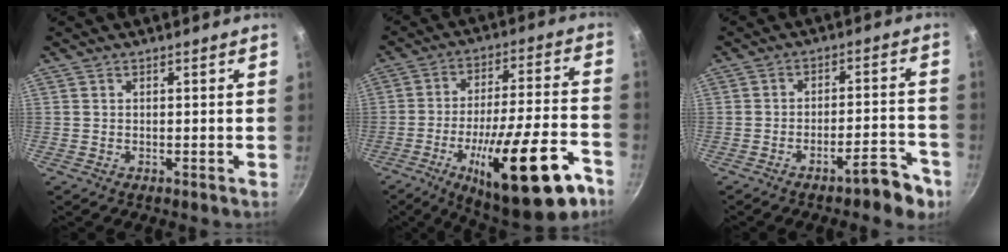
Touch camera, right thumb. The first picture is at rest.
{"total": 25.0, "force": [-12.4, 7.2, 20.5], "torque": [-0.281, 0.051, -0.183]}
{"total": 8.6, "force": [-5.4, 2.7, 6.1], "torque": [-0.065, 0.049, -0.065]}